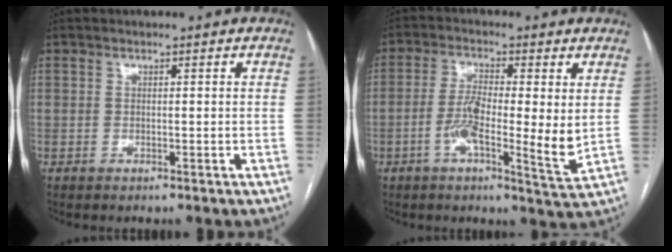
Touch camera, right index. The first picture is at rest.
{"total": 9.7, "force": [-0.6, 1.5, 9.5], "torque": [-0.168, -0.006, -0.020]}